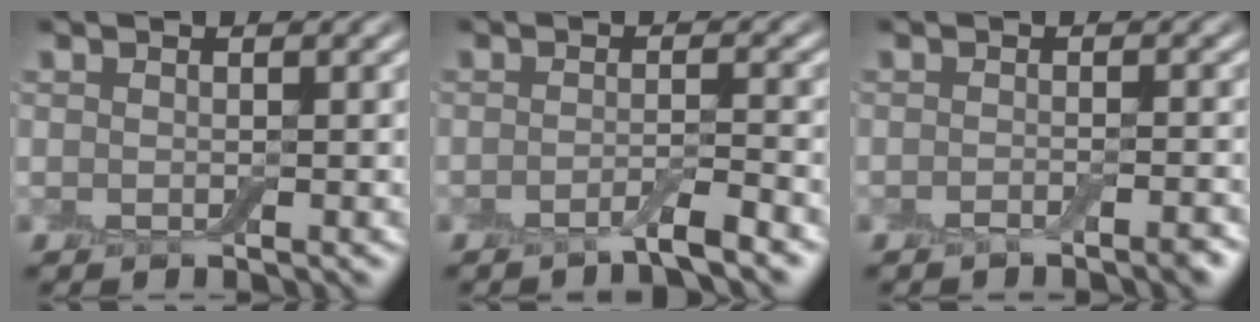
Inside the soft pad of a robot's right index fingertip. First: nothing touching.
{"total": 2.4, "force": [-1.6, 0.3, 1.8], "torque": [-0.026, 0.002, -0.036]}
{"total": 1.7, "force": [-1.3, 0.4, 1.1], "torque": [-0.010, -0.001, -0.023]}